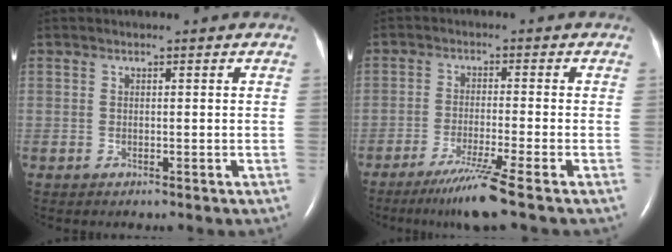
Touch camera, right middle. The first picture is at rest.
{"total": 6.7, "force": [-4.6, -1.6, 4.6], "torque": [-0.087, -0.024, -0.089]}